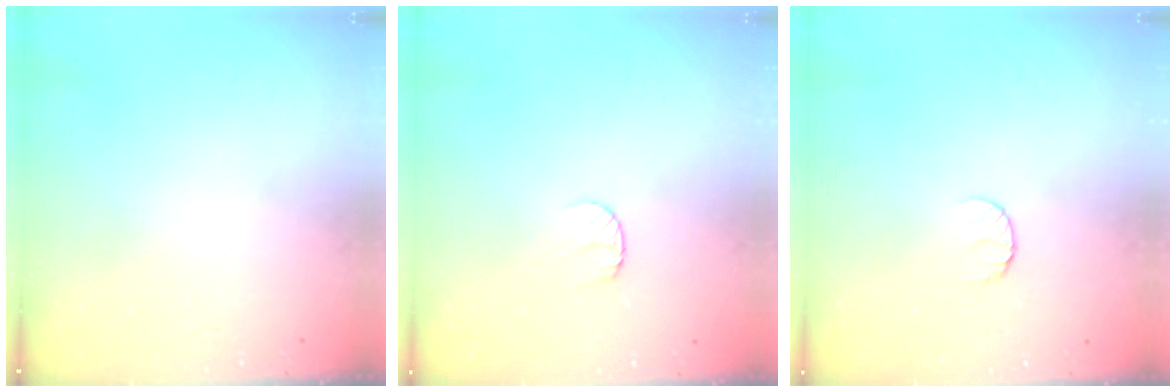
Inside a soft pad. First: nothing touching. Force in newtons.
{"total": 3.7, "press": 3.7, "slide": 0.3}
{"total": 4.7, "press": 4.7, "slide": 0.4}